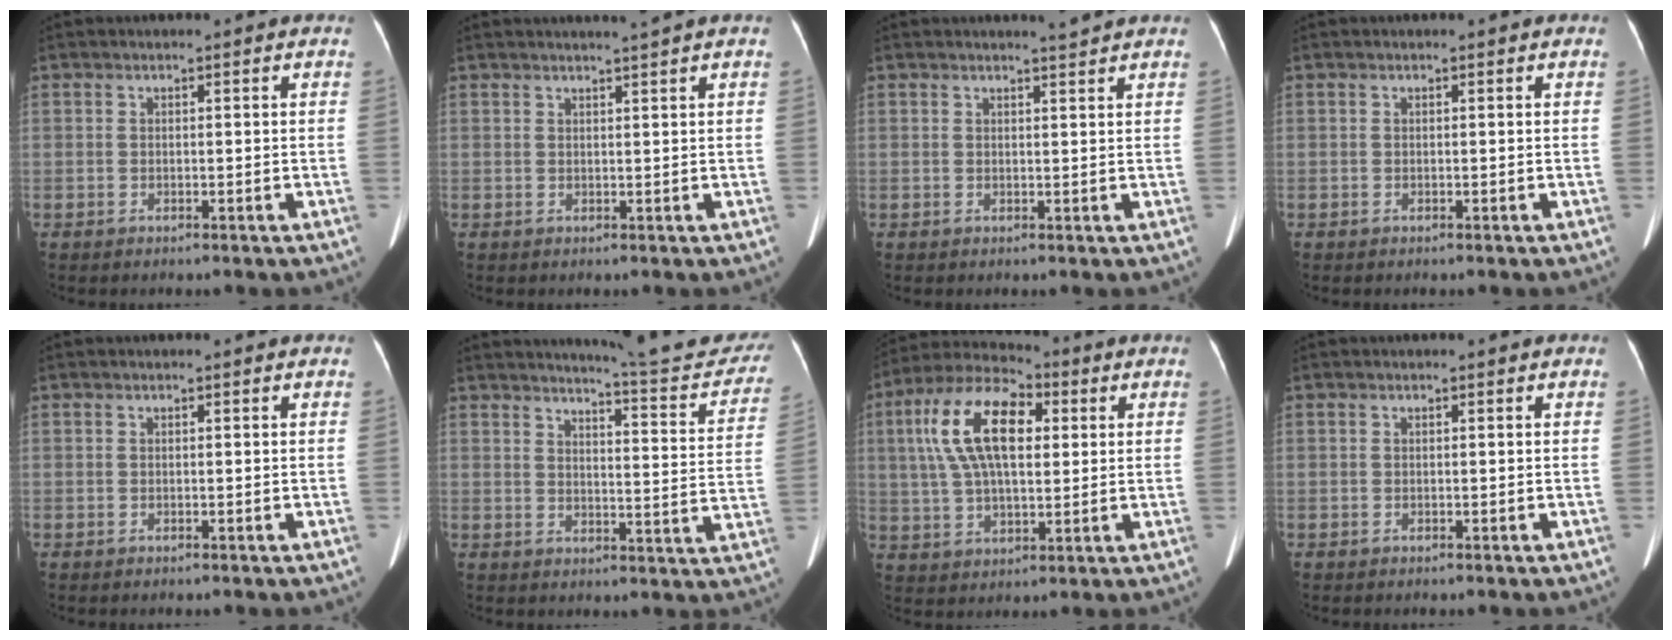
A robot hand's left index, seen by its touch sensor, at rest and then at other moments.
{"total": 2.2, "force": [1.9, -0.8, 0.9], "torque": [-0.011, -0.002, 0.030]}
{"total": 1.6, "force": [1.5, -0.5, 0.3], "torque": [-0.011, -0.009, 0.025]}
{"total": 0.0}
{"total": 0.0}
{"total": 15.5, "force": [14.8, 1.1, 4.4], "torque": [-0.046, -0.064, 0.161]}
{"total": 13.9, "force": [3.6, 6.2, 11.9], "torque": [-0.249, 0.036, 0.063]}
{"total": 0.0}